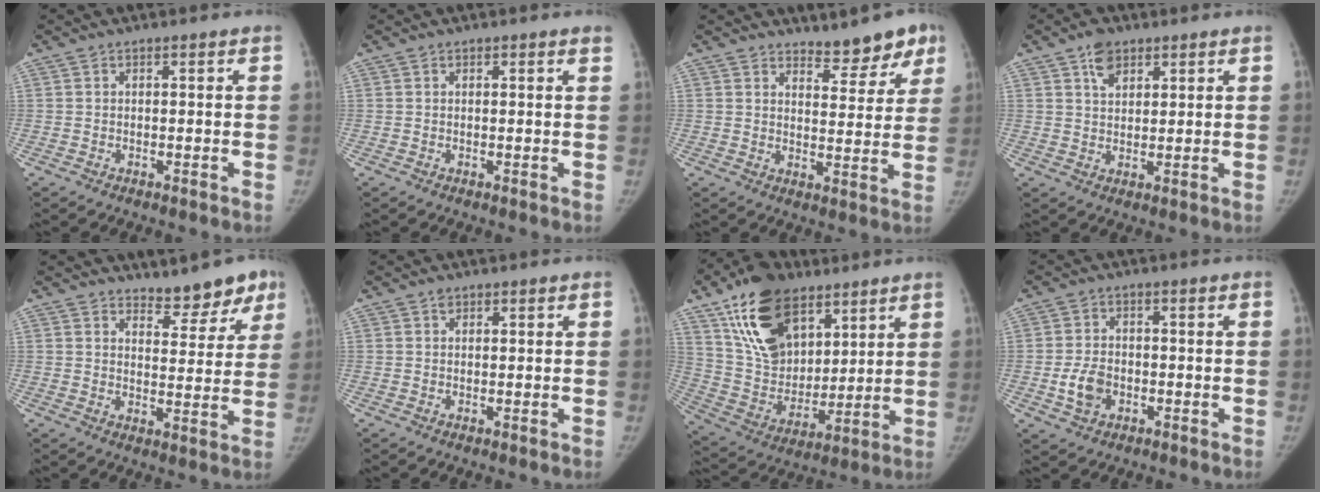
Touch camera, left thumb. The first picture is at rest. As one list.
[{"total": 1.1, "force": [0.9, 0.5, 0.3], "torque": [0.007, -0.004, 0.004]}, {"total": 7.6, "force": [6.1, 3.5, 2.9], "torque": [0.003, -0.045, 0.079]}, {"total": 4.9, "force": [2.8, 3.1, 2.4], "torque": [-0.022, -0.012, 0.049]}, {"total": 7.7, "force": [6.2, 3.6, 2.7], "torque": [0.007, -0.045, 0.080]}, {"total": 1.0, "force": [0.6, 0.8, 0.3], "torque": [0.005, -0.002, 0.007]}, {"total": 21.0, "force": [11.6, 12.7, 12.1], "torque": [-0.183, -0.041, 0.212]}, {"total": 5.5, "force": [-1.5, 4.0, 3.4], "torque": [-0.057, 0.008, -0.028]}]